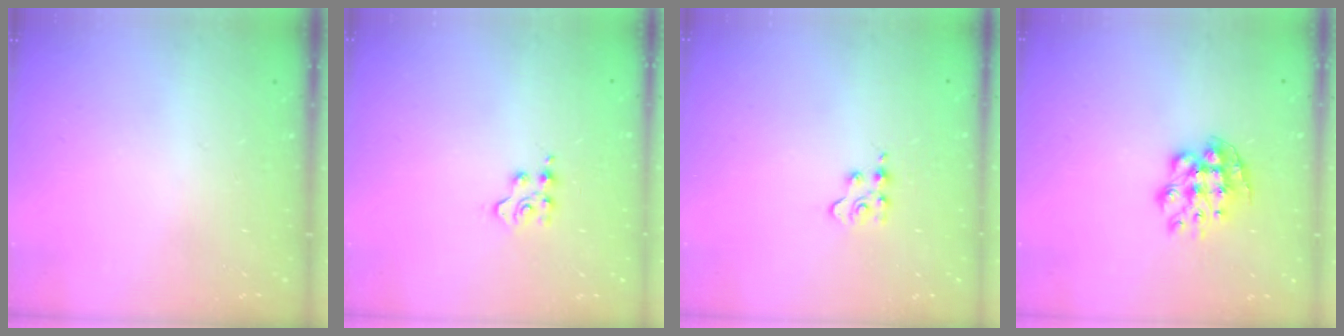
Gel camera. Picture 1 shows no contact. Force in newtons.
{"total": 3.1, "press": 3.0, "slide": 0.5}
{"total": 3.0, "press": 3.0, "slide": 0.5}
{"total": 11.9, "press": 11.9, "slide": 0.8}